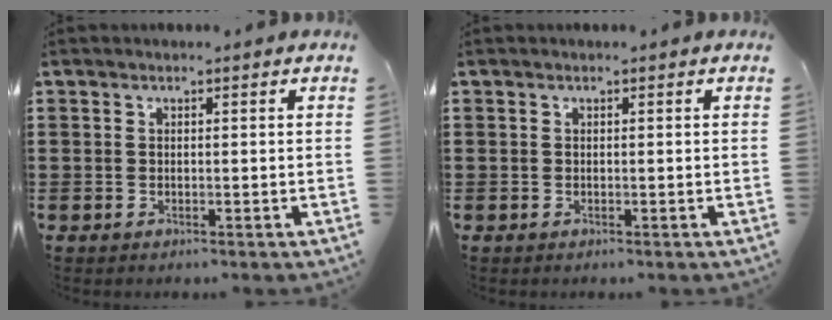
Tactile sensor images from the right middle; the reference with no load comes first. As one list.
[{"total": 0.0}]